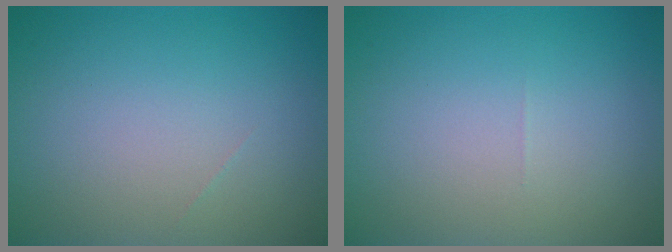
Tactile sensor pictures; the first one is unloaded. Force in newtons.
{"total": 0.0}